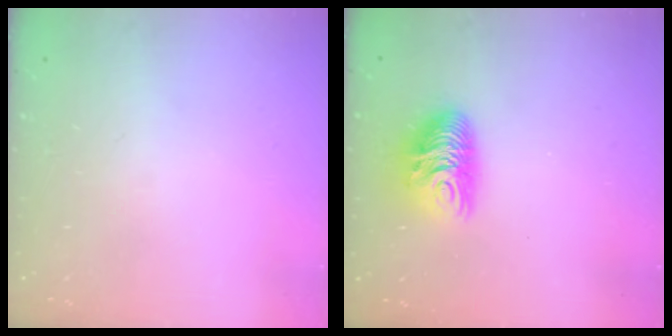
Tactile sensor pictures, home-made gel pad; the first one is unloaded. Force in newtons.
{"total": 10.5, "press": 10.5, "slide": 0.8}